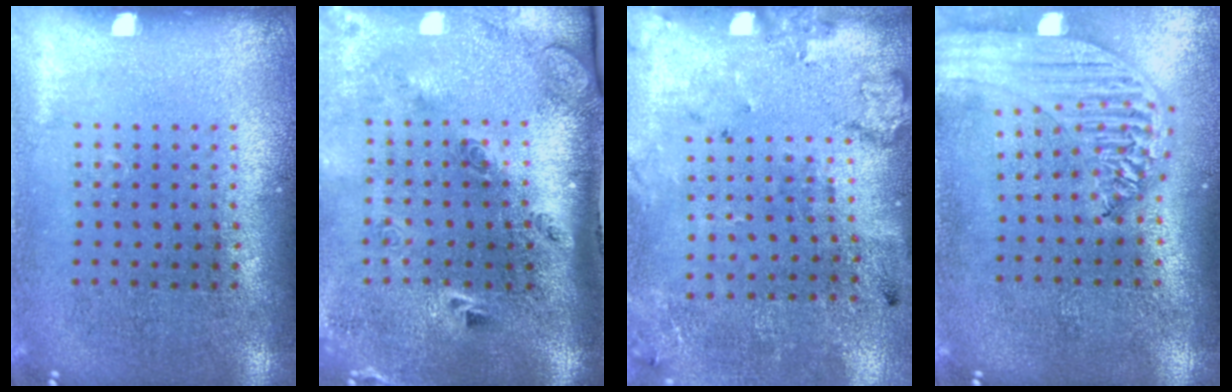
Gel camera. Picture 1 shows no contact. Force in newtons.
{"total": 3.0, "press": 1.9, "slide": 2.2}
{"total": 2.3, "press": 1.4, "slide": 1.9}
{"total": 2.2, "press": 2.0, "slide": 1.0}